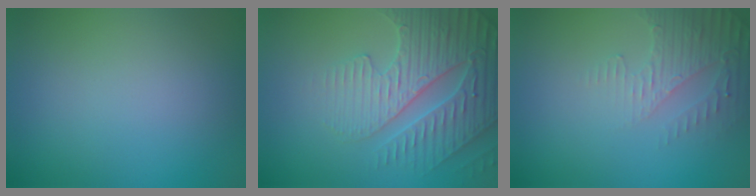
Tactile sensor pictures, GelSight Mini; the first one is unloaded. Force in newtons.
{"total": 5.0, "press": 4.8, "slide": 1.2}
{"total": 3.0, "press": 2.9, "slide": 0.8}